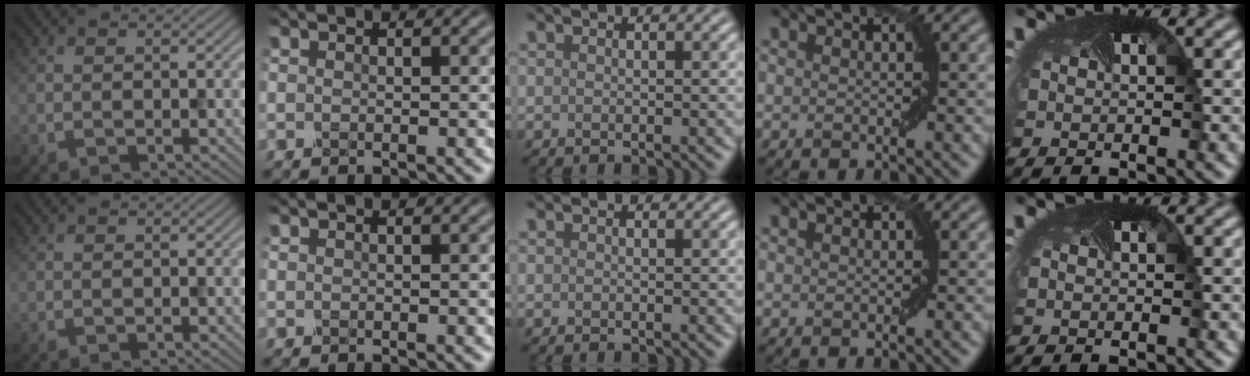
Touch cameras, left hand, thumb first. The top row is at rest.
{}